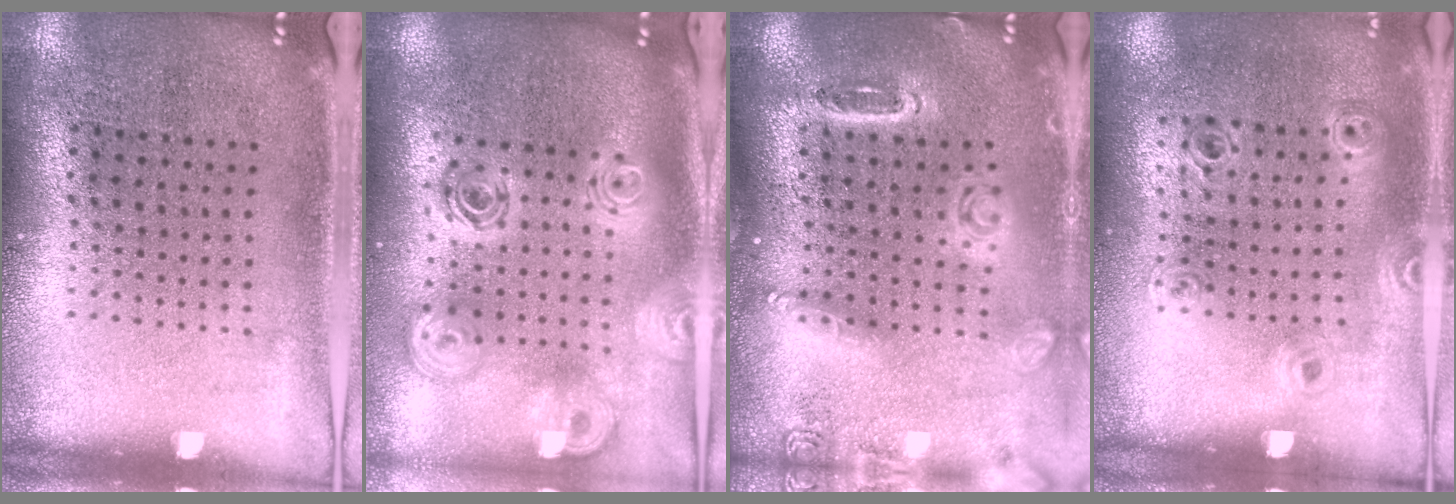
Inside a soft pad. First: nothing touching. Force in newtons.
{"total": 2.5, "press": 1.9, "slide": 1.6}
{"total": 1.5, "press": 1.5, "slide": 0.1}
{"total": 0.9, "press": 0.9, "slide": 0.3}